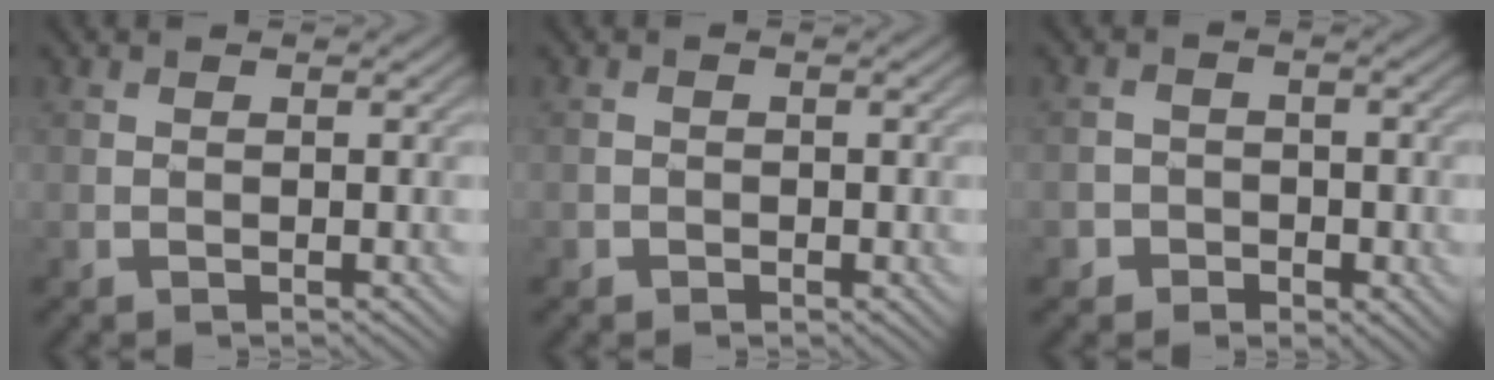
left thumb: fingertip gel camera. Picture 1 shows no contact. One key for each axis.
{"total": 1.1, "fx": -0.4, "fy": 1.0, "fz": 0.2, "tx": 0.004, "ty": -0.005, "tz": -0.008}
{"total": 3.8, "fx": -1.6, "fy": 3.3, "fz": 1.0, "tx": -0.004, "ty": 0.005, "tz": -0.039}